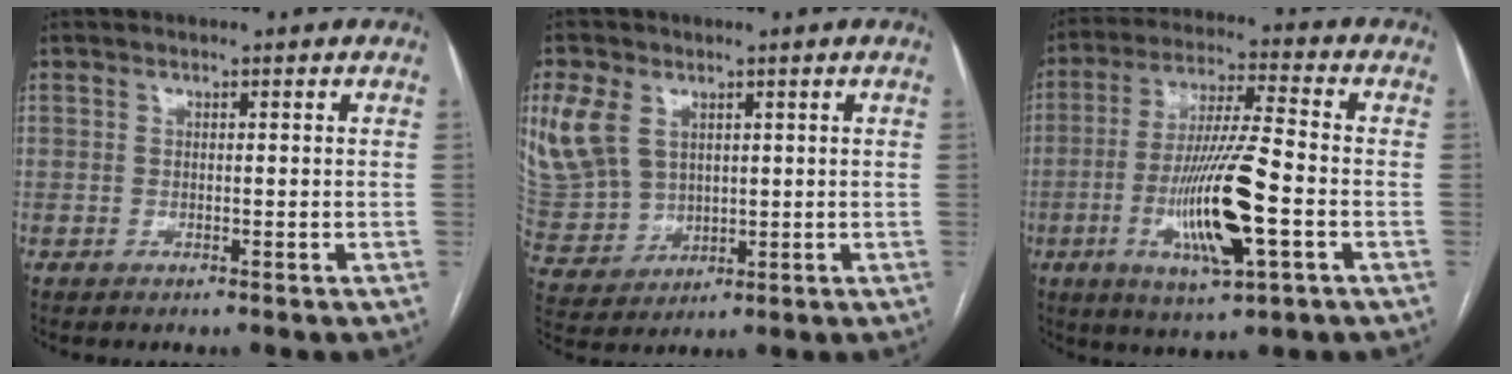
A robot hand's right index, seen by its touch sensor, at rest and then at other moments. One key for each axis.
{"total": 12.5, "fx": 4.6, "fy": 9.5, "fz": 6.7, "tx": -0.173, "ty": 0.011, "tz": 0.111}
{"total": 14.5, "fx": -4.1, "fy": 1.5, "fz": 13.8, "tx": -0.267, "ty": -0.012, "tz": -0.072}